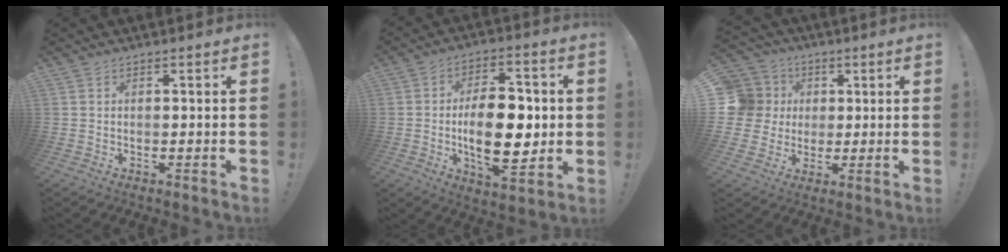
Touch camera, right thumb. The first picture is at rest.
{"total": 17.8, "force": [-1.1, 9.1, 15.3], "torque": [-0.254, 0.000, -0.020]}
{"total": 11.4, "force": [1.7, 10.7, 3.6], "torque": [-0.064, -0.001, 0.038]}